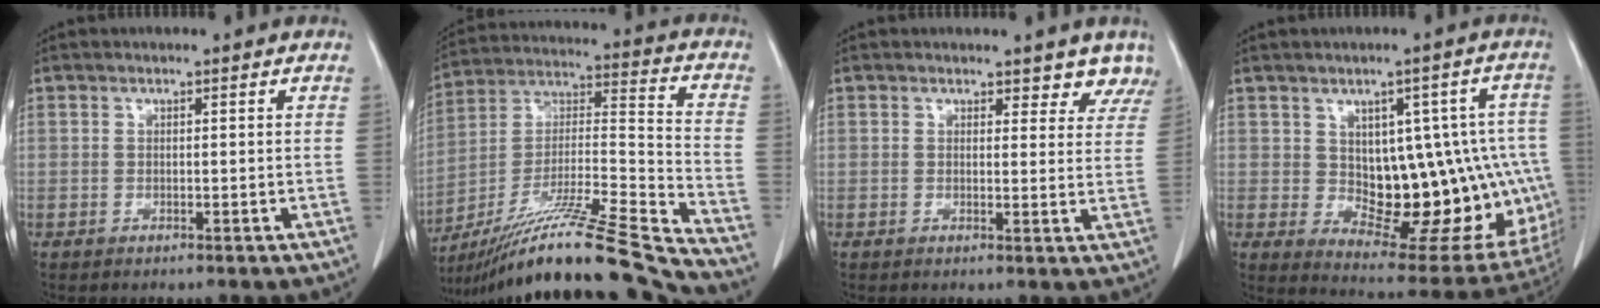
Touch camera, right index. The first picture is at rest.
{"total": 24.1, "force": [-21.2, -2.1, 11.3], "torque": [-0.187, -0.010, -0.360]}
{"total": 4.5, "force": [4.0, 2.1, 0.6], "torque": [0.022, -0.011, 0.026]}
{"total": 18.6, "force": [-0.8, 8.6, 16.5], "torque": [-0.151, 0.024, 0.020]}